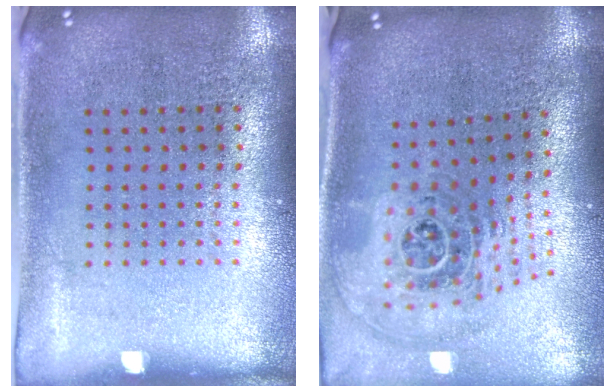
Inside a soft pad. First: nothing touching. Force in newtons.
{"total": 2.0, "press": 1.5, "slide": 1.3}